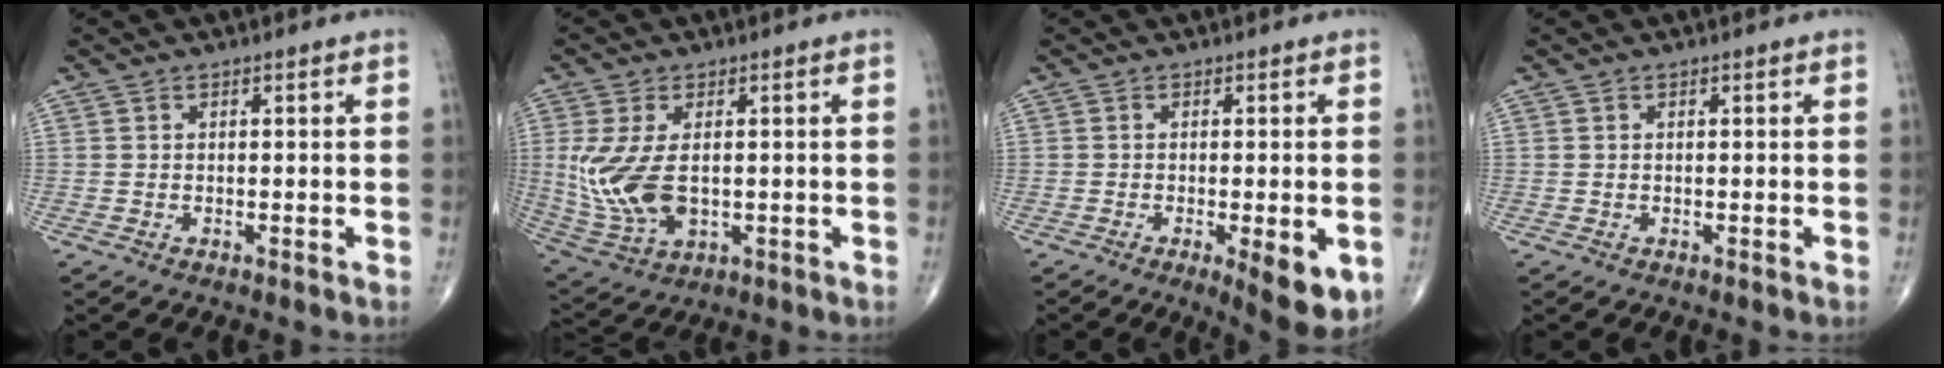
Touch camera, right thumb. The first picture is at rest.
{"total": 12.2, "force": [0.0, 6.9, 10.1], "torque": [-0.224, -0.014, 0.015]}
{"total": 8.4, "force": [-2.5, 2.5, 7.6], "torque": [-0.094, -0.017, -0.031]}
{"total": 0.0}